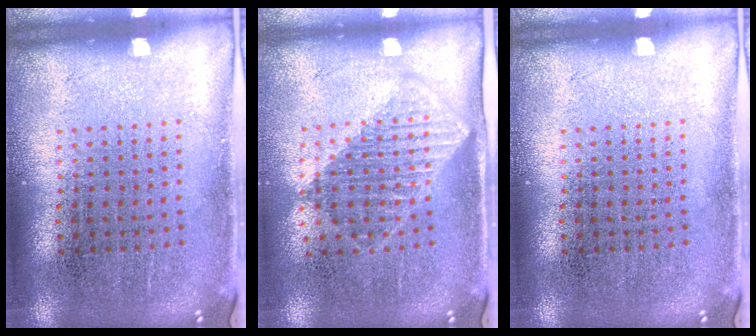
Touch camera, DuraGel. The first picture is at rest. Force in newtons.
{"total": 1.2, "press": 1.1, "slide": 0.5}
{"total": 0.0}